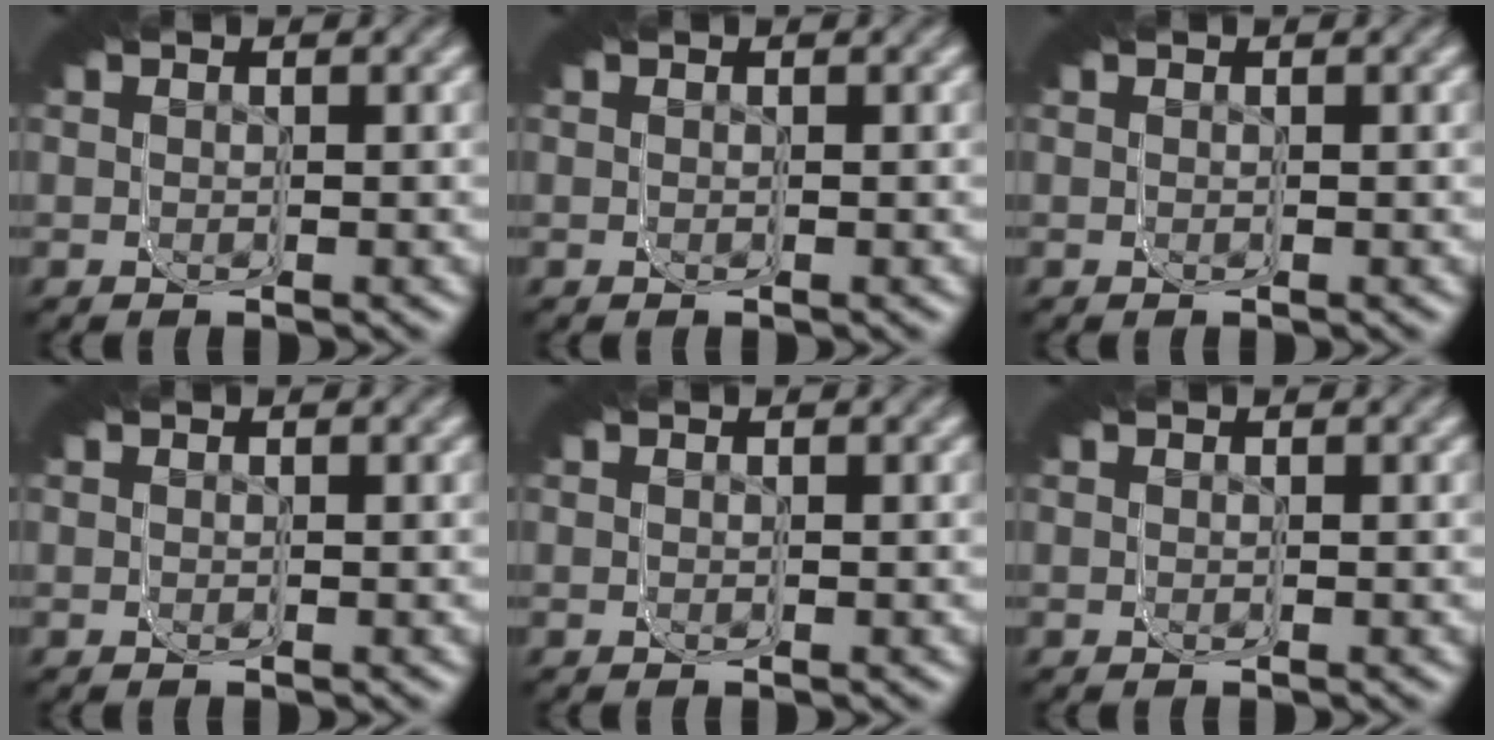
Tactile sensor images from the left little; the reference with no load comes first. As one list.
[{"total": 0.0}, {"total": 0.0}, {"total": 0.0}, {"total": 0.0}, {"total": 0.0}]